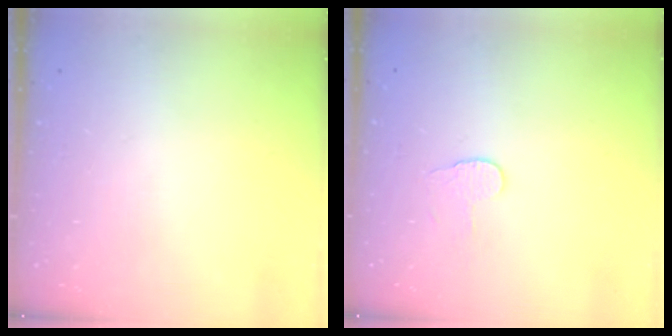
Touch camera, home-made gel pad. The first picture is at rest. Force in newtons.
{"total": 3.7, "press": 3.7, "slide": 0.3}